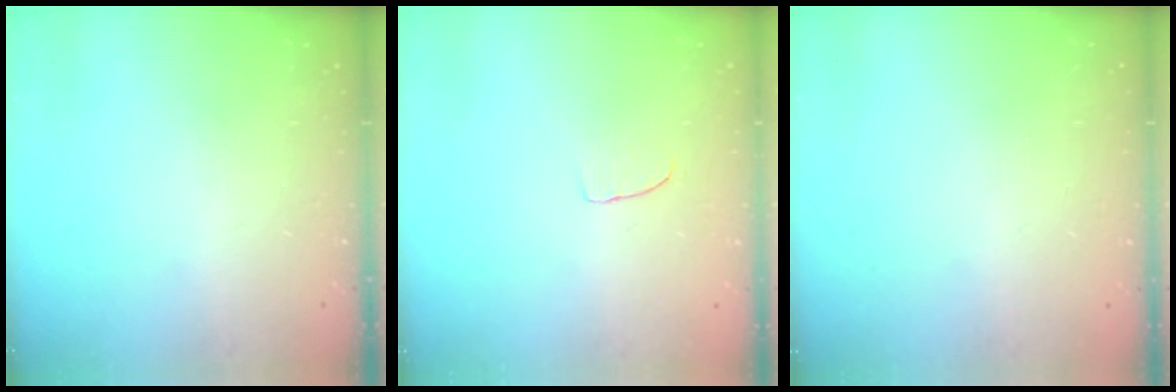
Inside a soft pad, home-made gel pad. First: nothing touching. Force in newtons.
{"total": 3.1, "press": 3.1, "slide": 0.2}
{"total": 0.0}